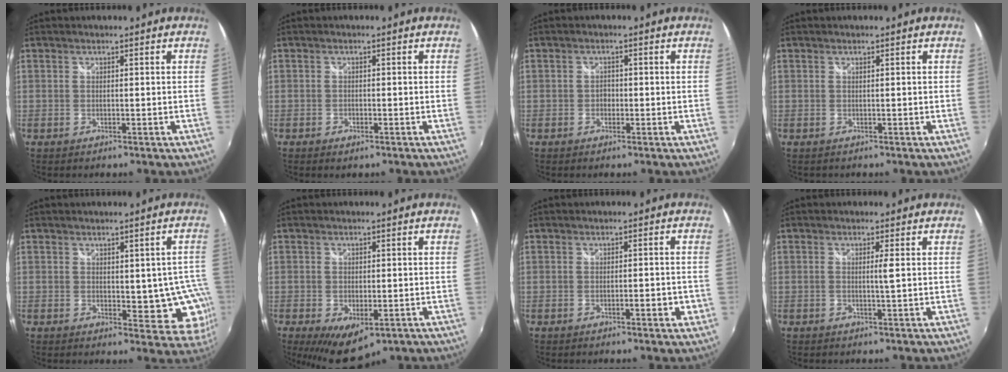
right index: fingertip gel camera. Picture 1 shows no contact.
{"total": 1.5, "force": [-1.0, 0.8, 0.8], "torque": [-0.017, -0.005, -0.020]}
{"total": 1.3, "force": [-0.6, 1.1, 0.4], "torque": [-0.006, 0.001, -0.011]}
{"total": 0.0}
{"total": 8.5, "force": [-1.0, 5.6, 6.4], "torque": [-0.048, 0.011, -0.001]}
{"total": 8.3, "force": [-3.9, 4.6, 5.7], "torque": [-0.111, -0.033, -0.054]}
{"total": 2.5, "force": [-1.0, 0.7, 2.2], "torque": [-0.031, 0.004, -0.010]}
{"total": 1.3, "force": [0.3, -0.6, 1.1], "torque": [-0.017, -0.003, 0.006]}